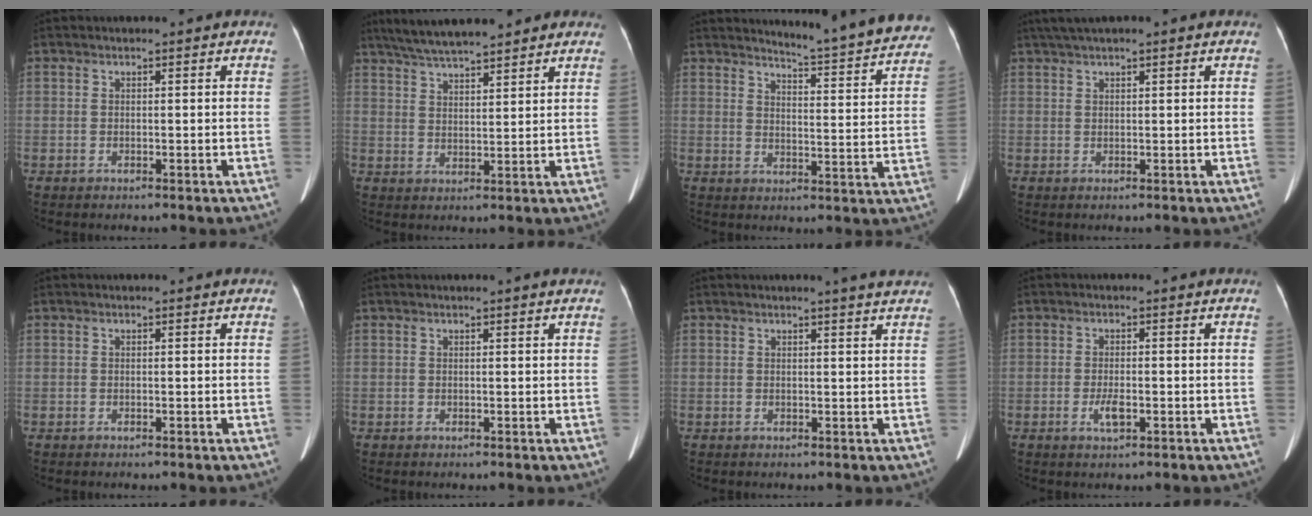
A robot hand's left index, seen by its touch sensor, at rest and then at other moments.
{"total": 11.7, "force": [10.1, 1.9, 5.6], "torque": [-0.090, 0.031, 0.156]}
{"total": 16.6, "force": [15.9, 0.5, 4.8], "torque": [-0.058, -0.079, 0.176]}
{"total": 4.5, "force": [3.3, 0.4, 3.0], "torque": [-0.053, 0.033, 0.058]}
{"total": 0.0}
{"total": 0.7, "force": [0.6, -0.1, 0.4], "torque": [-0.010, 0.013, 0.015]}
{"total": 3.8, "force": [3.4, -0.4, 1.7], "torque": [-0.023, 0.001, 0.028]}
{"total": 2.6, "force": [-1.0, 0.8, 2.3], "torque": [-0.048, -0.002, -0.015]}